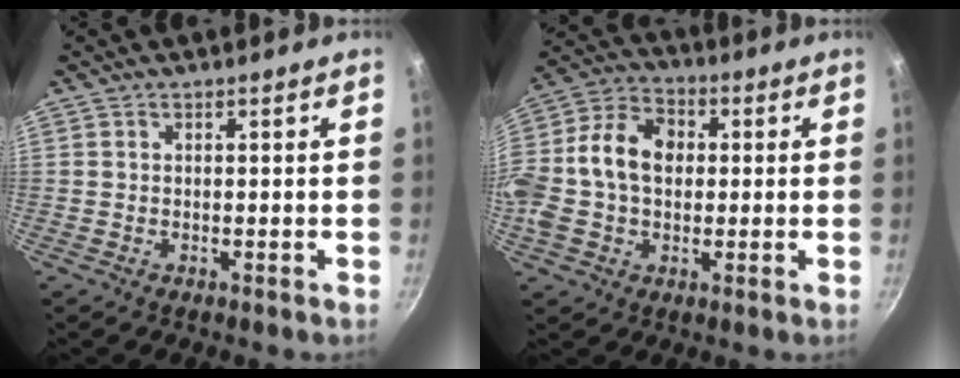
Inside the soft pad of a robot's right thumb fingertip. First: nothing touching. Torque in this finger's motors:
{"motor_torque": [2.16, 2.33, 1.19, -0.80, 0.17]}